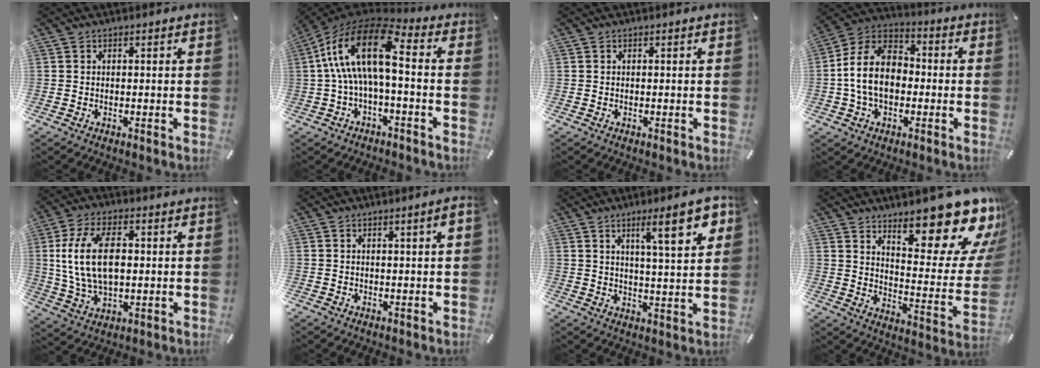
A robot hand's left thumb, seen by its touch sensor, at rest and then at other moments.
{"total": 16.4, "force": [0.9, 8.0, 14.3], "torque": [-0.280, 0.016, 0.018]}
{"total": 0.0}
{"total": 12.9, "force": [-2.5, 9.6, 8.2], "torque": [-0.190, 0.025, -0.048]}
{"total": 13.7, "force": [1.9, 8.2, 10.8], "torque": [-0.250, 0.006, 0.029]}
{"total": 2.0, "force": [0.4, 0.1, 1.9], "torque": [-0.032, -0.001, 0.007]}
{"total": 12.5, "force": [6.2, 2.6, 10.5], "torque": [-0.152, -0.024, 0.093]}
{"total": 21.6, "force": [15.8, 6.7, 13.1], "torque": [-0.151, -0.139, 0.255]}